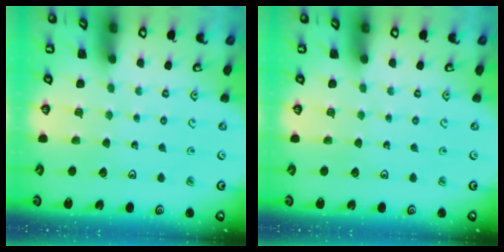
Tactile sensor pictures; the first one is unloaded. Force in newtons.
{"total": 0.0}